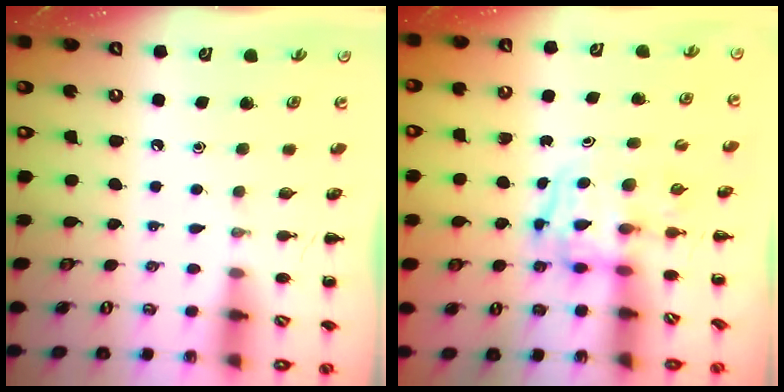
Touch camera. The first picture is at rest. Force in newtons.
{"total": 3.4, "press": 3.4, "slide": 0.6}